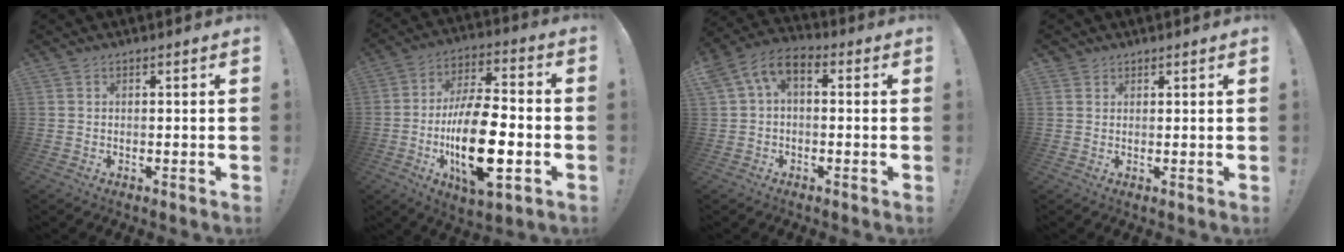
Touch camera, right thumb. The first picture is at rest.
{"total": 20.8, "force": [-5.6, 9.9, 17.4], "torque": [-0.316, 0.016, -0.089]}
{"total": 7.0, "force": [1.0, 4.5, 5.3], "torque": [-0.112, 0.006, 0.026]}
{"total": 2.1, "force": [1.6, 1.3, 0.0], "torque": [0.001, -0.007, 0.029]}